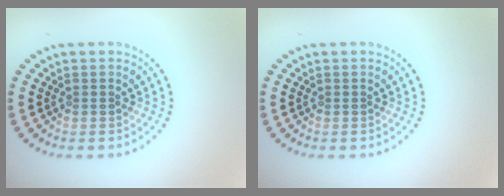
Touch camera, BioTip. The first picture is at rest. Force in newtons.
{"total": 0.0}